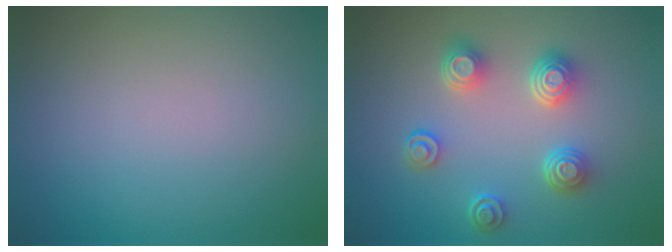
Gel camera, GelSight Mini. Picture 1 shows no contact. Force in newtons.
{"total": 4.2, "press": 3.4, "slide": 2.5}